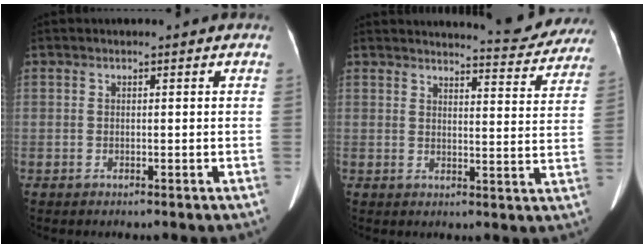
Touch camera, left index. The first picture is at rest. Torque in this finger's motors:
{"motor_torque": [0.54, -1.60, 0.15, 0.08]}